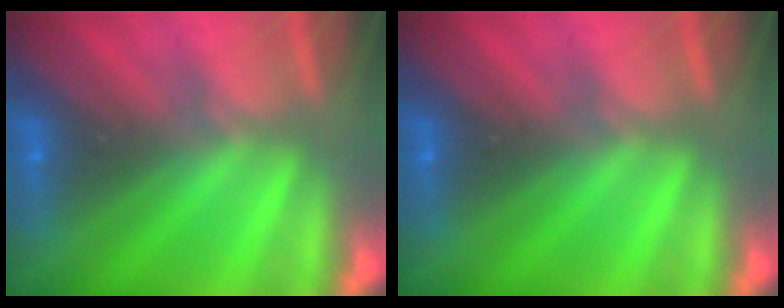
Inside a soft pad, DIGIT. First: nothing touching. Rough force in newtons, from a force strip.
{"total": 0.0}